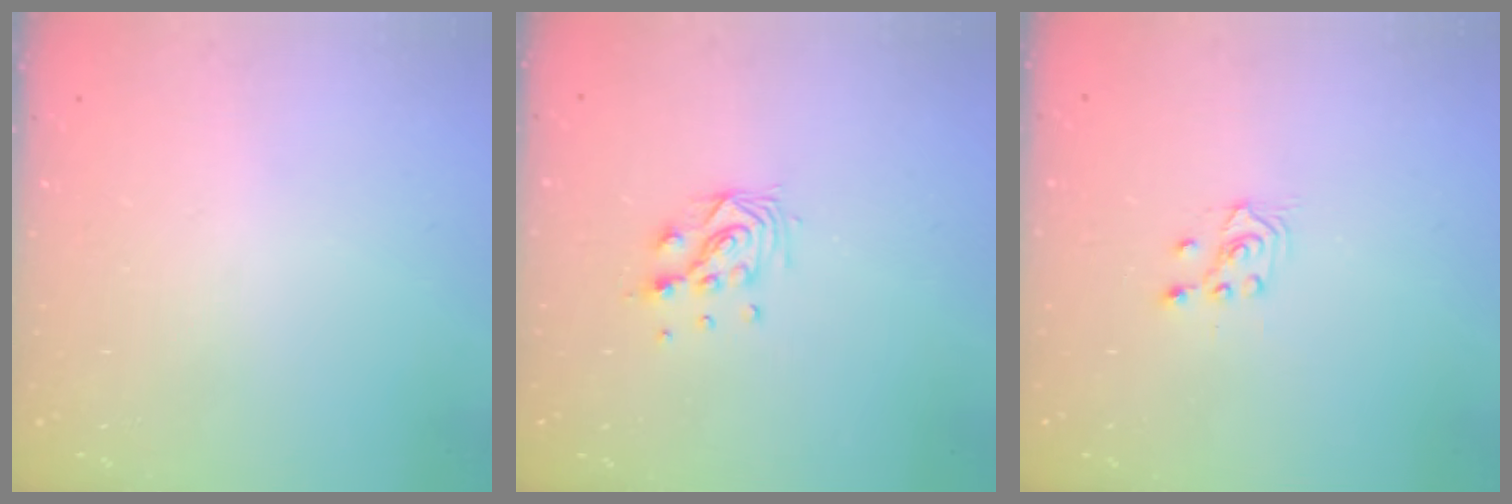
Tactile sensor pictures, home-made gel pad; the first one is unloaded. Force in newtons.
{"total": 9.3, "press": 9.3, "slide": 0.9}
{"total": 2.5, "press": 2.4, "slide": 0.7}